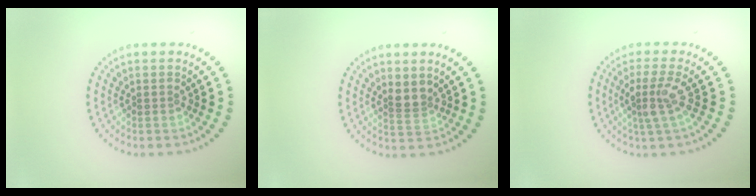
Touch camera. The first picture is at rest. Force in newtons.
{"total": 2.0, "press": 1.4, "slide": 1.4}
{"total": 2.9, "press": 2.2, "slide": 1.8}